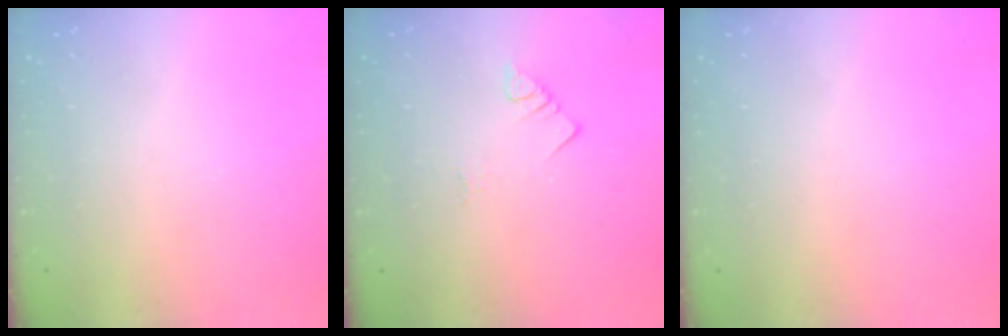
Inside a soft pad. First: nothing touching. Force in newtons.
{"total": 2.8, "press": 2.8, "slide": 0.4}
{"total": 1.6, "press": 1.6, "slide": 0.1}